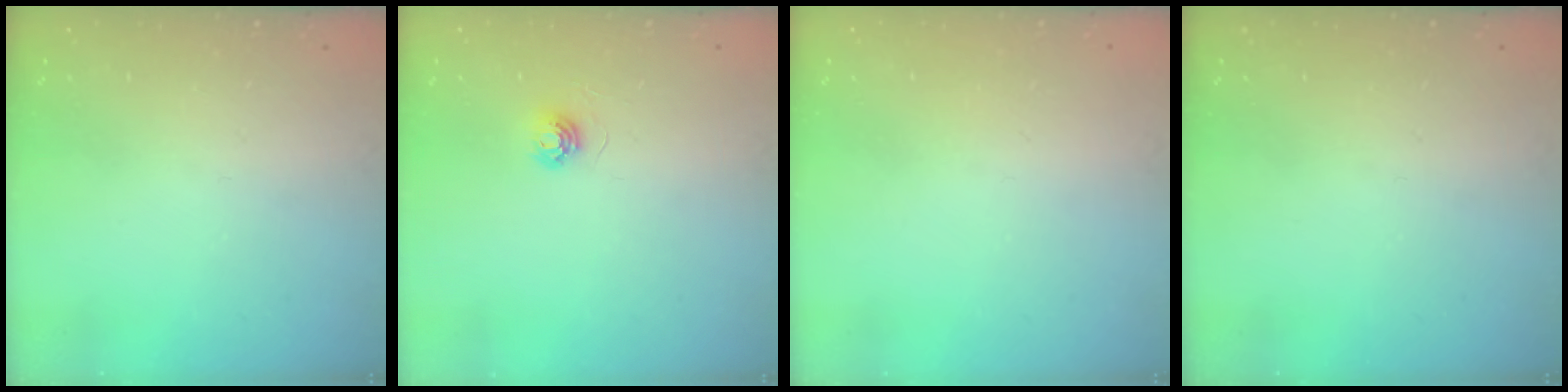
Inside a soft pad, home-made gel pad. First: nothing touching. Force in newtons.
{"total": 4.7, "press": 4.7, "slide": 0.3}
{"total": 0.8, "press": 0.8, "slide": 0.0}
{"total": 0.0}